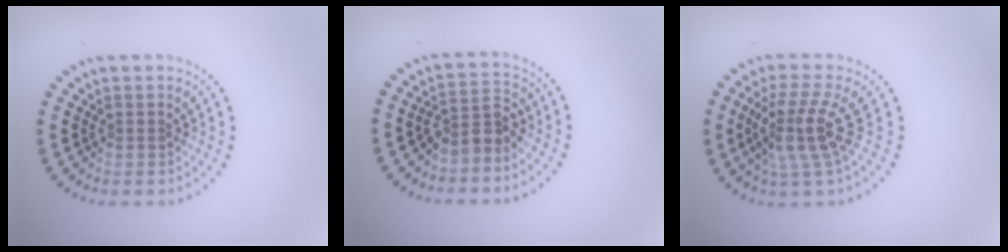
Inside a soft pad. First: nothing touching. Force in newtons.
{"total": 2.9, "press": 2.4, "slide": 1.6}
{"total": 4.1, "press": 3.1, "slide": 2.7}